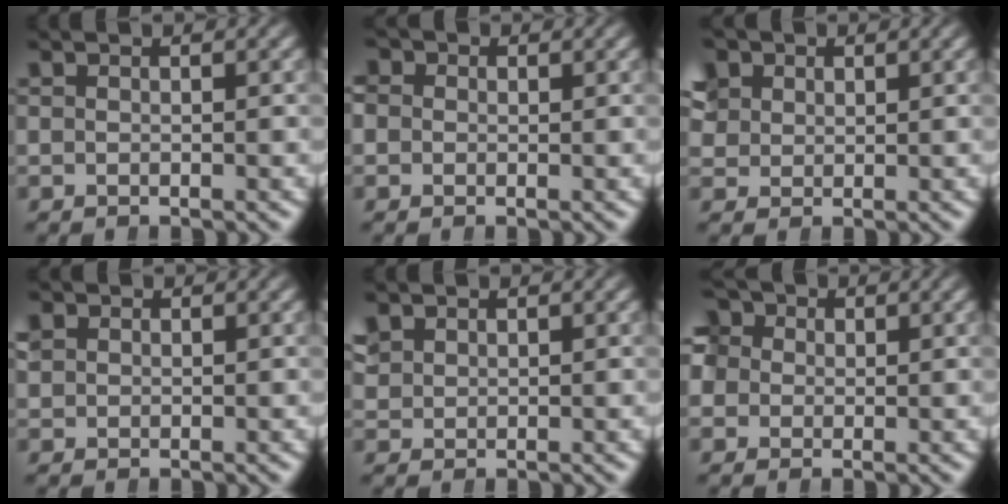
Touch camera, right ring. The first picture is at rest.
{"total": 4.5, "force": [0.3, 4.1, 1.7], "torque": [-0.042, 0.004, -0.006]}
{"total": 5.8, "force": [2.8, 4.4, 2.5], "torque": [-0.052, 0.009, 0.044]}
{"total": 2.2, "force": [0.8, 1.9, 0.9], "torque": [-0.018, 0.002, 0.018]}
{"total": 2.3, "force": [1.3, 1.8, 0.7], "torque": [-0.017, 0.005, 0.028]}
{"total": 9.3, "force": [1.9, 7.9, 4.5], "torque": [-0.094, 0.005, 0.018]}